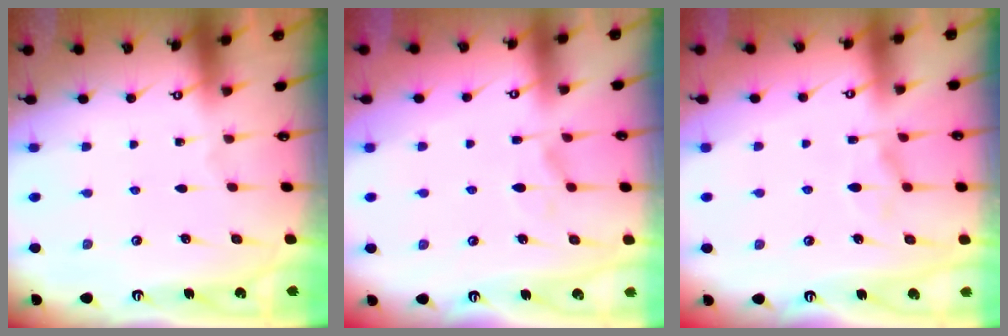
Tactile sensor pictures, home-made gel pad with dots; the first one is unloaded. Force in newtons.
{"total": 1.0, "press": 0.2, "slide": 0.9}
{"total": 3.4, "press": 3.1, "slide": 1.3}